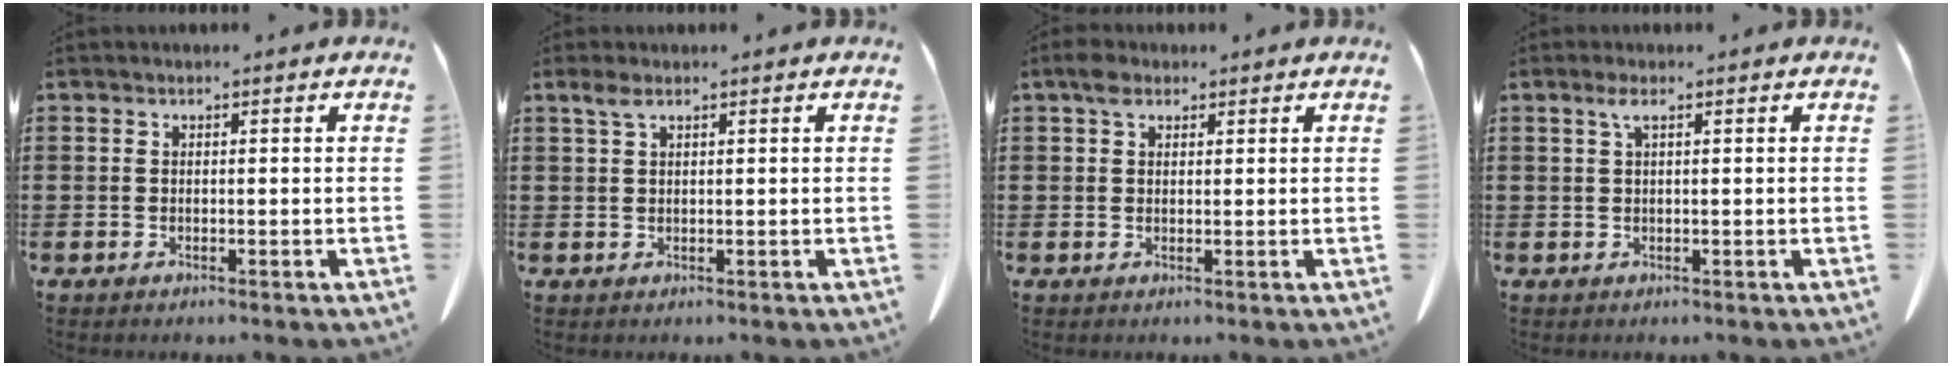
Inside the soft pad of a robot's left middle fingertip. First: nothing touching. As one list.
[{"total": 1.9, "force": [1.0, 0.6, 1.5], "torque": [-0.034, 0.002, 0.017]}, {"total": 2.6, "force": [1.5, 1.5, 1.5], "torque": [-0.027, 0.004, 0.026]}, {"total": 1.8, "force": [0.6, 0.3, 1.6], "torque": [-0.034, 0.004, 0.010]}]